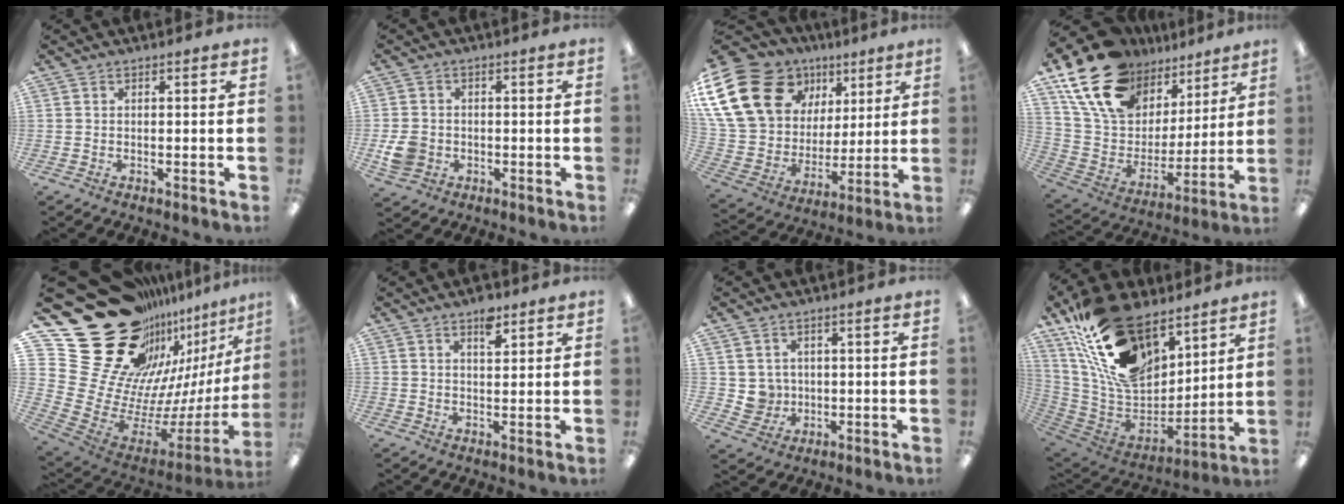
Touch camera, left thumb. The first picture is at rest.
{"total": 6.0, "force": [-1.3, 5.2, 2.7], "torque": [-0.042, 0.007, -0.022]}
{"total": 24.9, "force": [11.6, 17.9, 12.9], "torque": [-0.270, -0.041, 0.235]}
{"total": 21.3, "force": [14.2, 12.7, 9.4], "torque": [-0.187, -0.070, 0.269]}
{"total": 36.6, "force": [19.4, 22.8, 21.0], "torque": [-0.316, -0.193, 0.443]}
{"total": 4.9, "force": [3.3, 2.3, 2.8], "torque": [-0.022, -0.020, 0.051]}
{"total": 4.7, "force": [1.3, 4.5, 0.0], "torque": [-0.002, -0.004, 0.027]}
{"total": 24.3, "force": [14.5, 13.5, 14.1], "torque": [-0.279, -0.083, 0.267]}